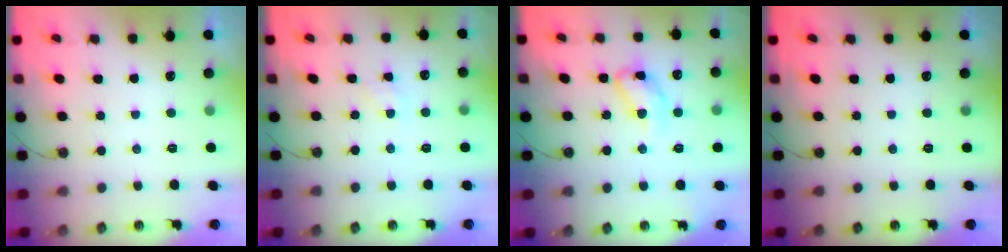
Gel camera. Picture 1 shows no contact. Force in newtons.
{"total": 1.4, "press": 1.4, "slide": 0.2}
{"total": 12.1, "press": 12.1, "slide": 0.9}
{"total": 0.0}